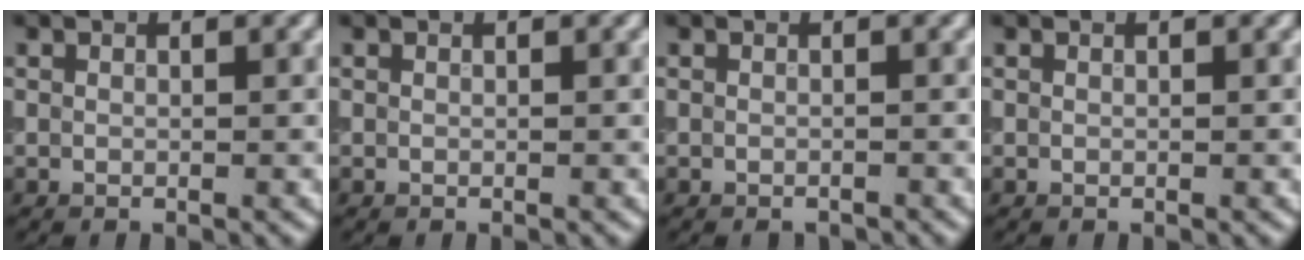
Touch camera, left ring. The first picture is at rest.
{"total": 0.0}
{"total": 0.7, "force": [-0.6, 0.2, 0.3], "torque": [-0.002, -0.002, -0.010]}
{"total": 0.0}